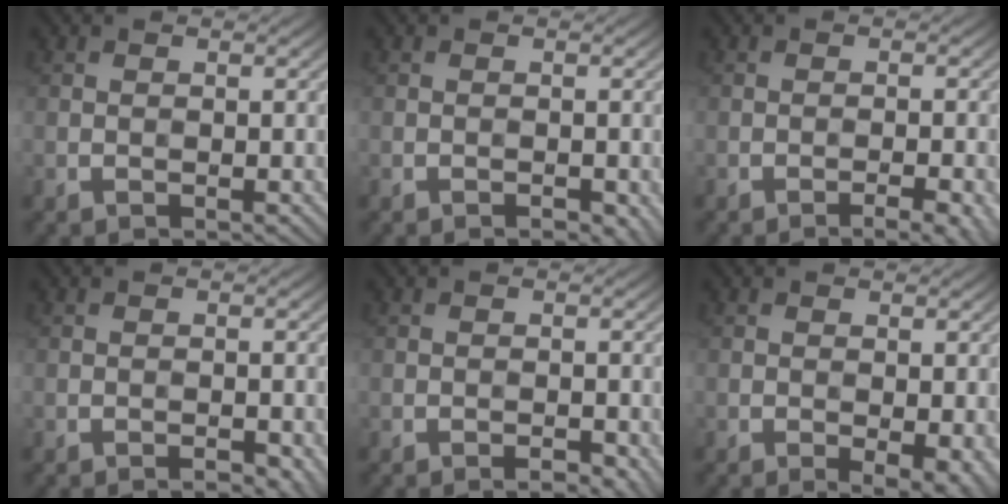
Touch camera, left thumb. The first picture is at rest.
{"total": 1.4, "force": [-0.8, 0.4, 1.1], "torque": [-0.014, 0.003, -0.010]}
{"total": 3.9, "force": [-2.3, 0.6, 3.1], "torque": [-0.044, 0.011, -0.033]}
{"total": 1.9, "force": [-1.0, 0.4, 1.5], "torque": [-0.020, 0.004, -0.013]}
{"total": 2.0, "force": [-1.1, 0.6, 1.6], "torque": [-0.021, 0.003, -0.015]}
{"total": 3.5, "force": [-1.1, 1.2, 3.1], "torque": [-0.043, -0.006, -0.011]}